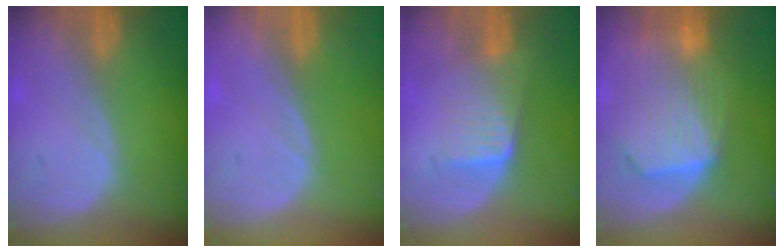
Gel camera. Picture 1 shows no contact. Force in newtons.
{"total": 0.0}
{"total": 6.1, "press": 5.5, "slide": 2.6}
{"total": 10.7, "press": 9.3, "slide": 5.2}